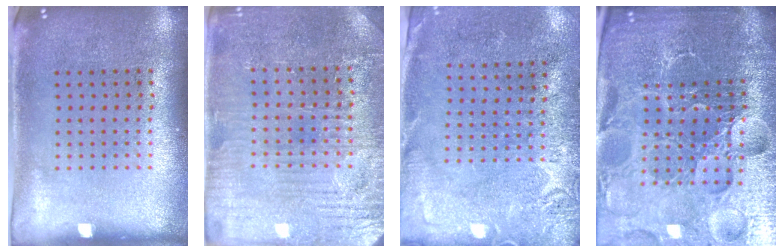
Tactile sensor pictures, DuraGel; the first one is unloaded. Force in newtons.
{"total": 3.6, "press": 3.5, "slide": 0.6}
{"total": 2.6, "press": 2.4, "slide": 1.1}
{"total": 6.1, "press": 5.6, "slide": 2.4}